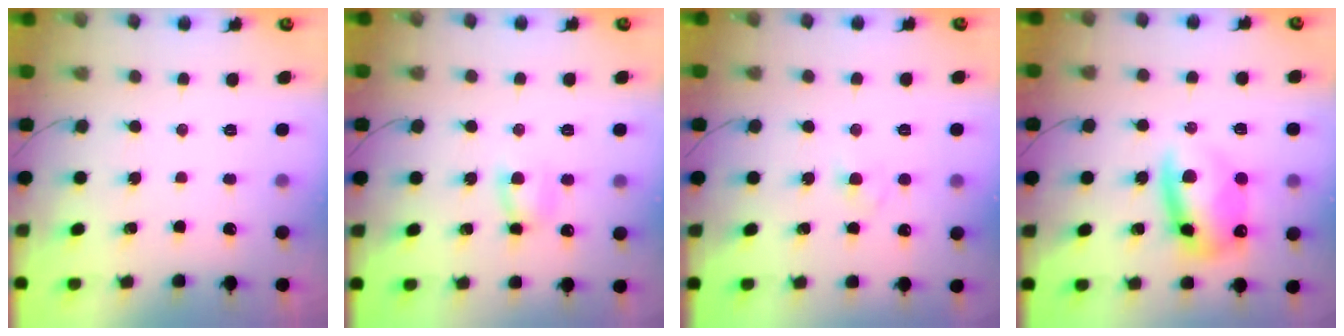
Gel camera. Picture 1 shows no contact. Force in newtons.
{"total": 5.6, "press": 5.6, "slide": 0.2}
{"total": 2.3, "press": 2.1, "slide": 1.0}
{"total": 10.9, "press": 10.7, "slide": 2.3}